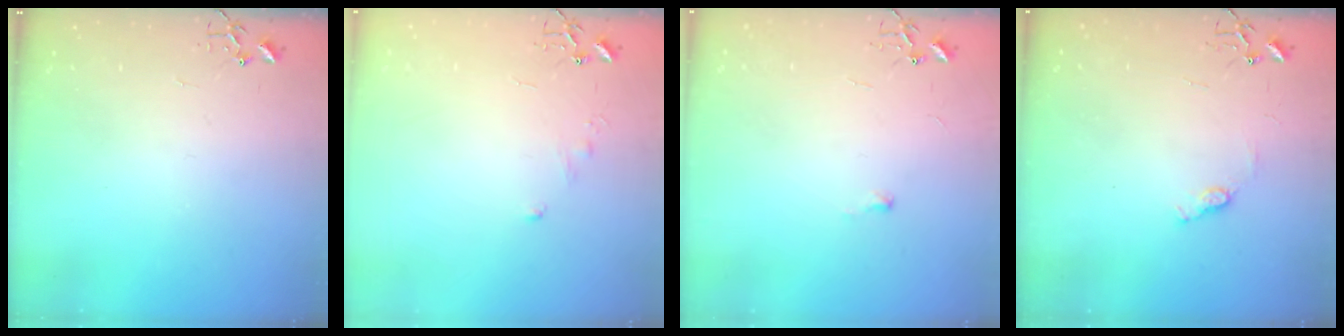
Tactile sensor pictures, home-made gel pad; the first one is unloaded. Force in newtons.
{"total": 3.7, "press": 3.7, "slide": 0.4}
{"total": 3.6, "press": 3.5, "slide": 0.5}
{"total": 6.8, "press": 6.8, "slide": 0.8}